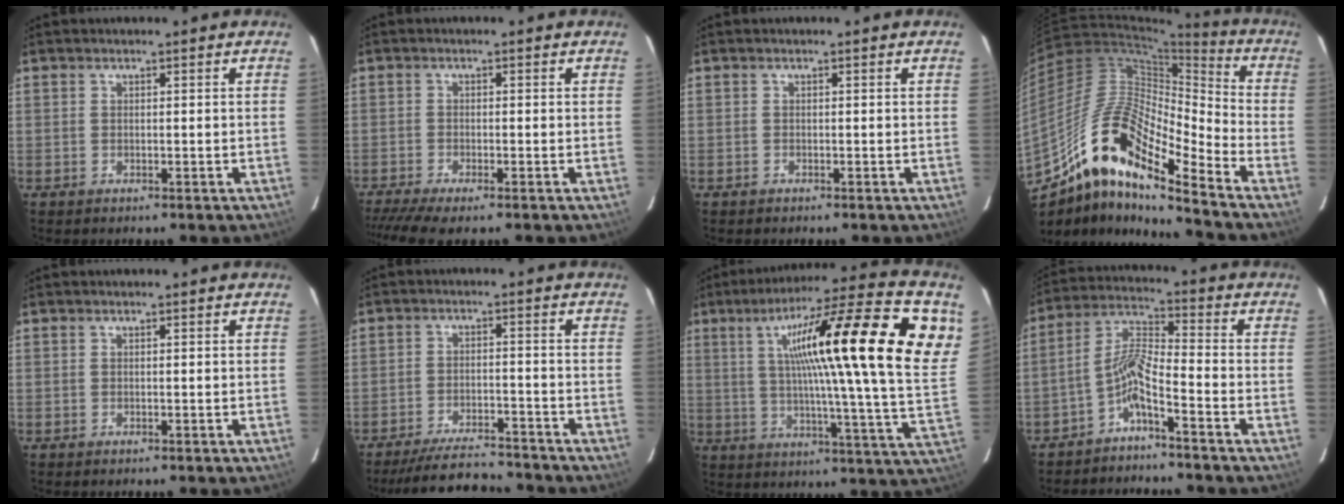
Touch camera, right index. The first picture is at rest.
{"total": 6.7, "force": [-5.2, 0.7, 4.3], "torque": [-0.070, -0.009, -0.088]}
{"total": 0.0}
{"total": 18.9, "force": [-11.8, 4.3, 14.1], "torque": [-0.276, 0.019, -0.209]}
{"total": 0.0}
{"total": 9.4, "force": [-9.0, 1.5, 2.2], "torque": [-0.037, -0.004, -0.146]}
{"total": 28.5, "force": [9.2, 1.0, 27.0], "torque": [-0.327, 0.037, 0.130]}
{"total": 6.0, "force": [-3.9, 0.0, 4.6], "torque": [-0.096, 0.011, -0.079]}